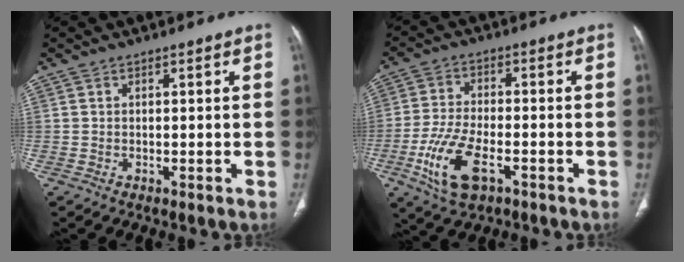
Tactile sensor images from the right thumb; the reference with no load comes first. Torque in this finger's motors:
{"motor_torque": [-0.07, 0.37, 0.56, 0.34, 0.33]}